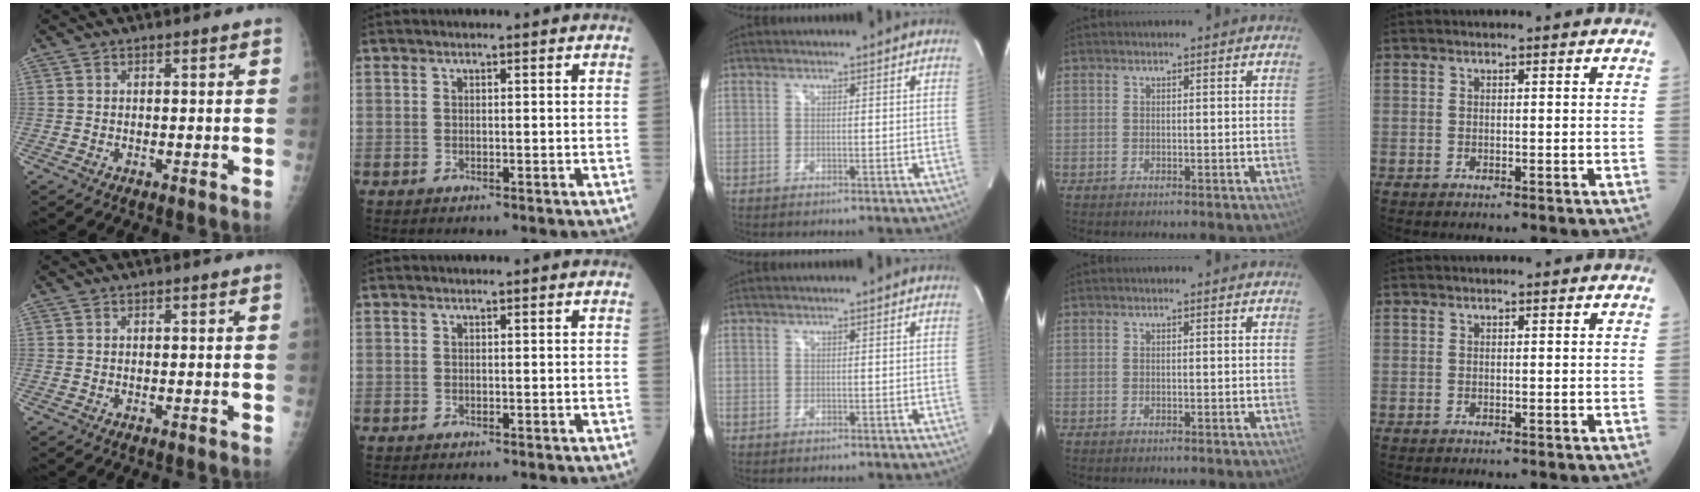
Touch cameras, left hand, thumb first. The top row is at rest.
{}